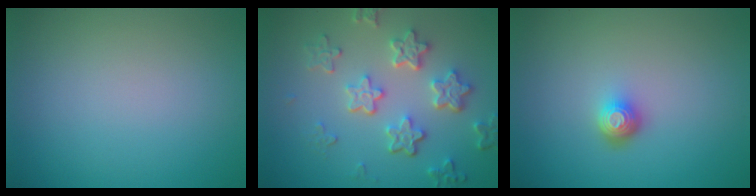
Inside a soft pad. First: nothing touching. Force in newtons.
{"total": 5.3, "press": 4.1, "slide": 3.4}
{"total": 1.9, "press": 1.4, "slide": 1.3}